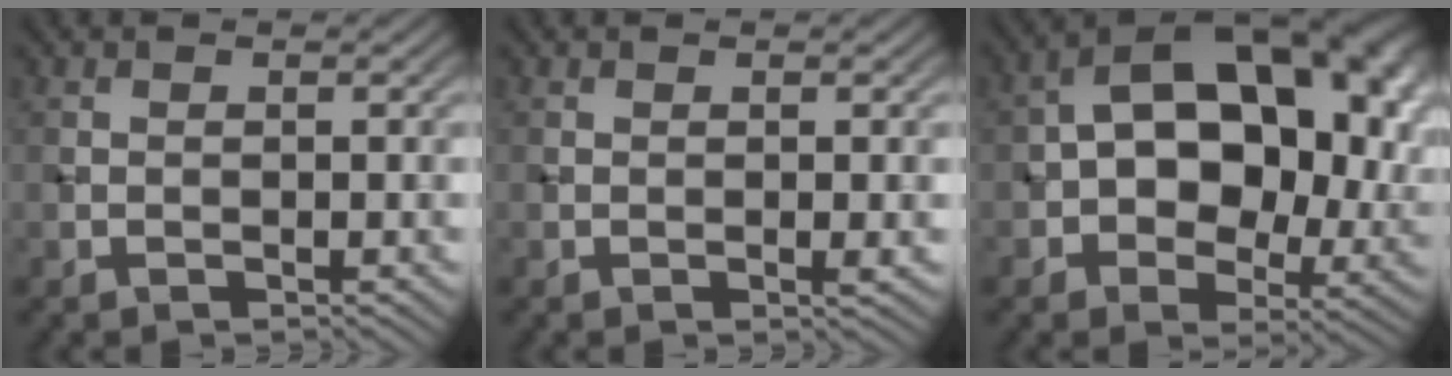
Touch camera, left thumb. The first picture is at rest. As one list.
[{"total": 0.9, "force": [0.0, 0.0, 0.9], "torque": [-0.017, -0.001, -0.001]}, {"total": 17.6, "force": [2.6, 11.3, 13.3], "torque": [-0.161, 0.013, 0.034]}]